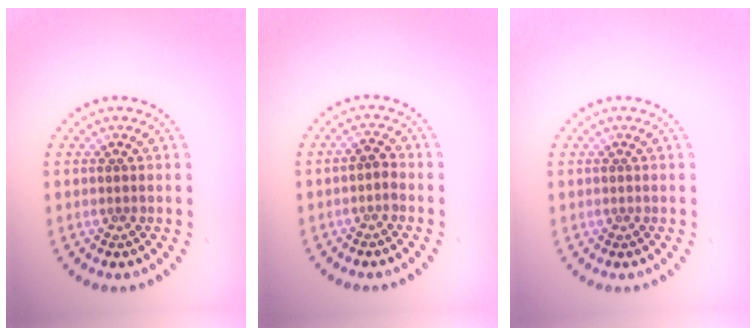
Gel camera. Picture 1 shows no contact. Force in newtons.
{"total": 1.1, "press": 1.0, "slide": 0.4}
{"total": 0.0}